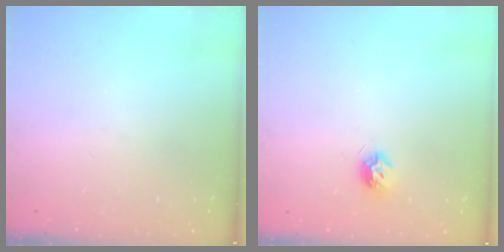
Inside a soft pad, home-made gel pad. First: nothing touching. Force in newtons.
{"total": 6.5, "press": 6.5, "slide": 0.3}